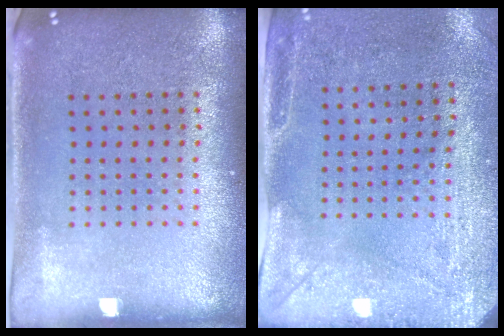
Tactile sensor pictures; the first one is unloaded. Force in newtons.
{"total": 2.9, "press": 2.3, "slide": 1.8}